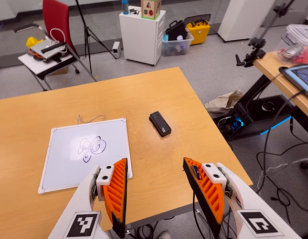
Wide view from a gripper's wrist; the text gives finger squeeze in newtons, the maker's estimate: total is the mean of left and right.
{"total": 0.0}